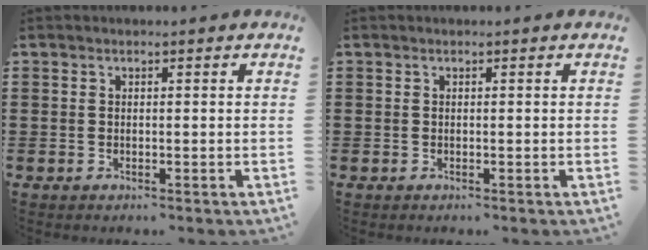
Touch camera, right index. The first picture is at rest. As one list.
[{"total": 0.0}]